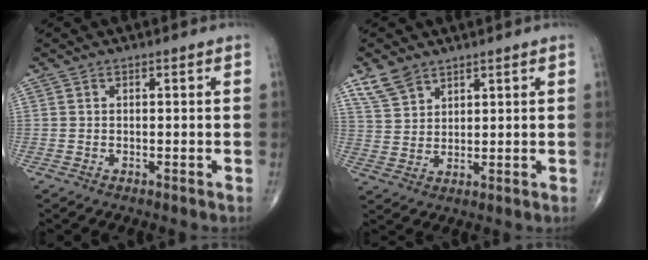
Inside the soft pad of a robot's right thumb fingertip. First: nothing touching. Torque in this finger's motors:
{"motor_torque": [-0.02, 0.03, 0.57, 0.58, 0.00]}